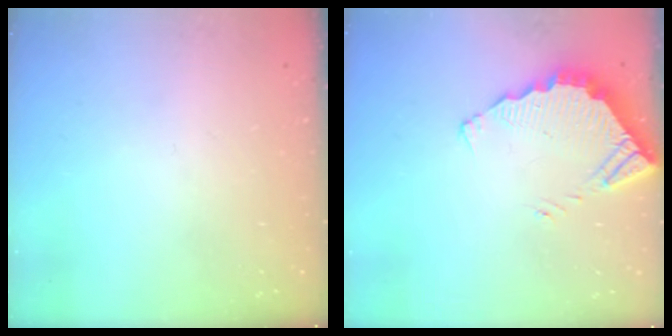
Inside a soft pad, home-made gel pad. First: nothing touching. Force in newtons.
{"total": 3.9, "press": 3.9, "slide": 0.2}